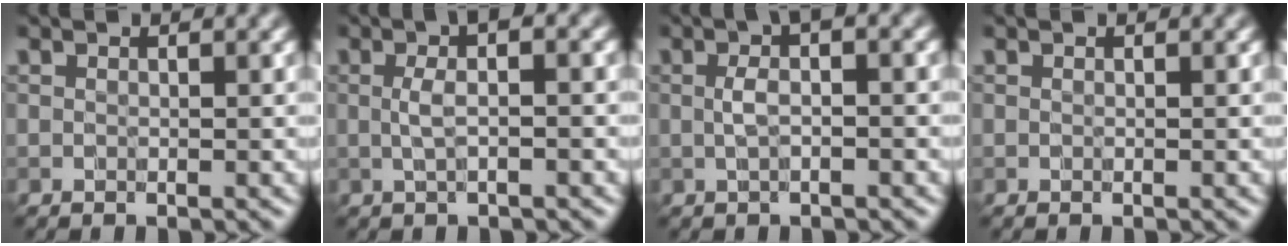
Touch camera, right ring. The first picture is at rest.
{"total": 2.6, "force": [0.4, 0.4, 2.5], "torque": [-0.048, 0.007, 0.004]}
{"total": 2.4, "force": [0.4, 0.5, 2.3], "torque": [-0.044, 0.008, 0.002]}
{"total": 0.0}